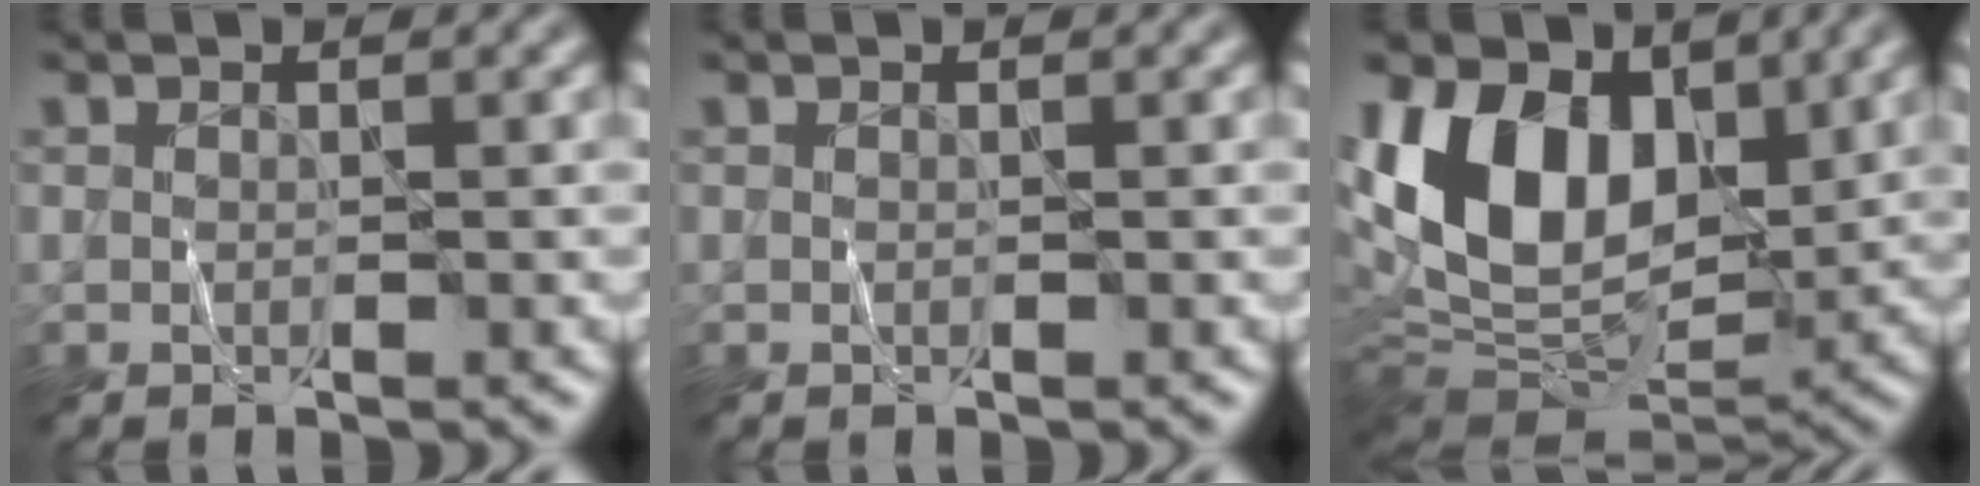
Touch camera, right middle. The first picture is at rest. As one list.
[{"total": 0.0}, {"total": 13.4, "force": [3.6, 8.6, 9.7], "torque": [-0.182, 0.008, 0.055]}]